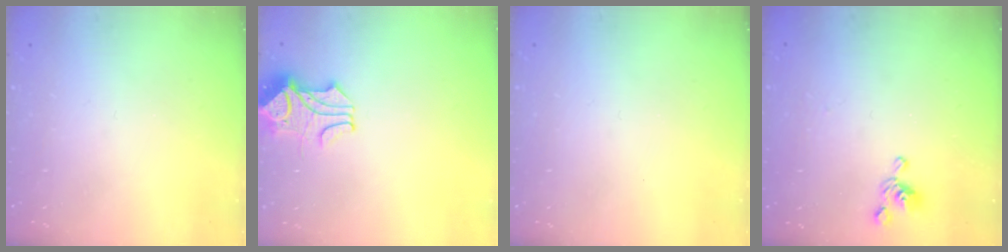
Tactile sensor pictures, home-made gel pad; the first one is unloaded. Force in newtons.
{"total": 1.7, "press": 1.3, "slide": 1.2}
{"total": 0.0}
{"total": 5.7, "press": 5.7, "slide": 0.6}